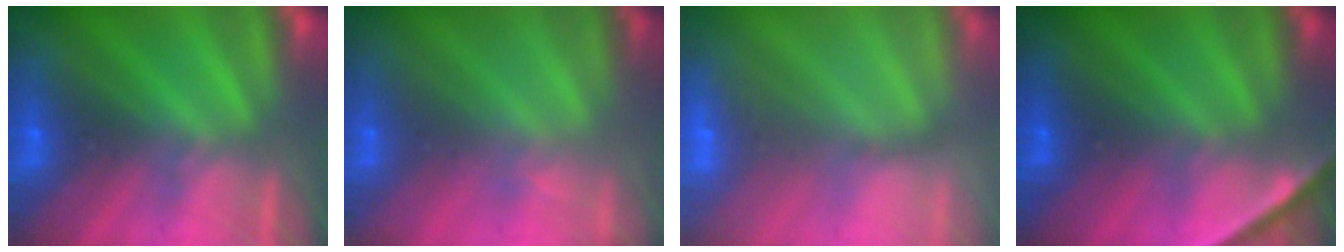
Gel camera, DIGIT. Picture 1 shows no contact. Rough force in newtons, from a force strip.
{"total": 1.6}
{"total": 2.5}
{"total": 2.0}